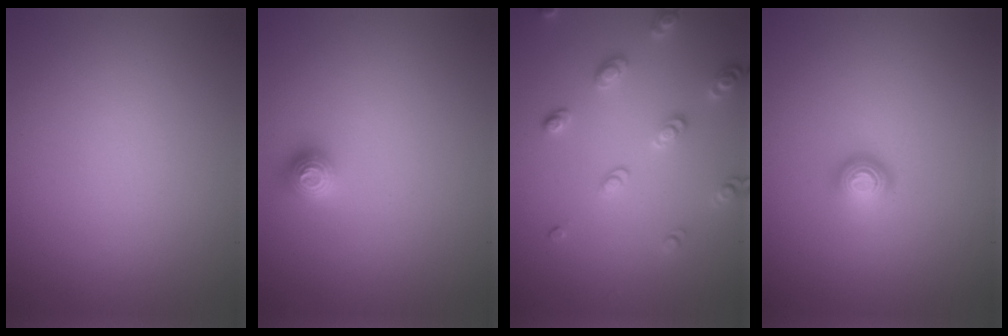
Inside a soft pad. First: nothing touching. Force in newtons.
{"total": 1.2, "press": 1.1, "slide": 0.2}
{"total": 2.6, "press": 2.6, "slide": 0.6}
{"total": 1.4, "press": 1.0, "slide": 1.0}